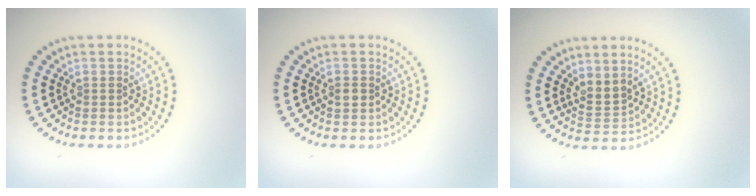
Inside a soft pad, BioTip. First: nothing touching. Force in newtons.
{"total": 1.0, "press": 1.0, "slide": 0.3}
{"total": 2.1, "press": 1.6, "slide": 1.3}